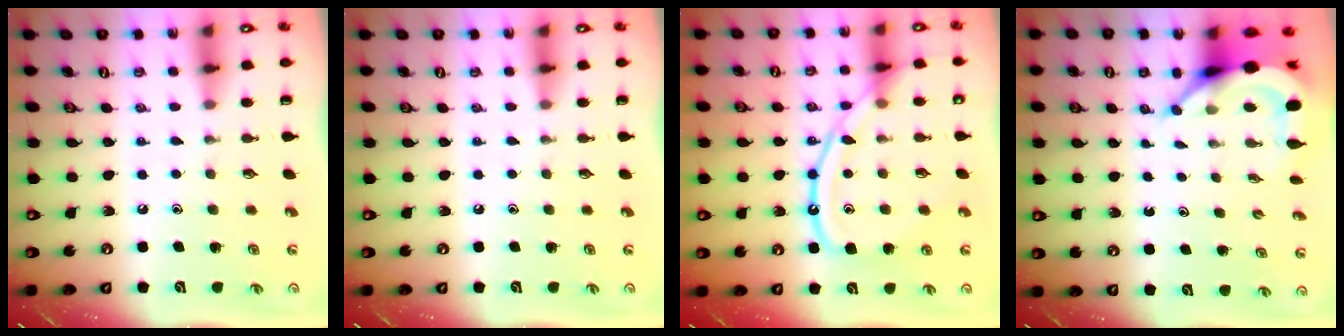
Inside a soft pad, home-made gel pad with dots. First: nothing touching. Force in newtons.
{"total": 0.0}
{"total": 12.6, "press": 12.6, "slide": 1.0}
{"total": 7.7, "press": 7.6, "slide": 0.9}